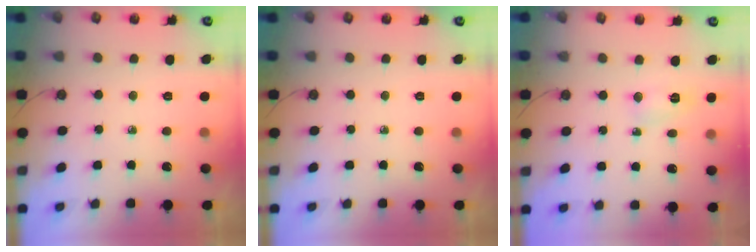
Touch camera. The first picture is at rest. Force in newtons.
{"total": 0.0}
{"total": 2.5, "press": 2.1, "slide": 1.4}